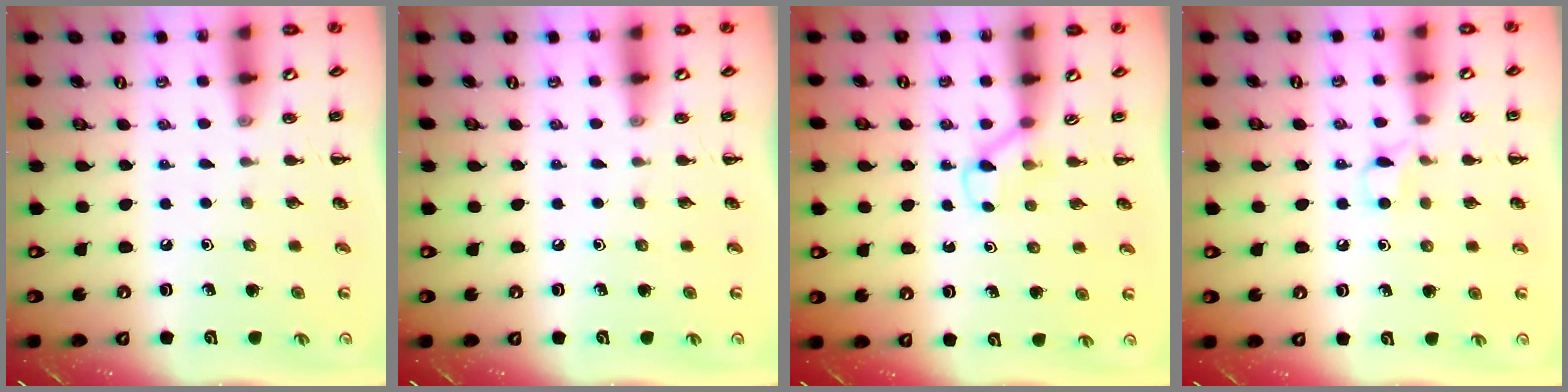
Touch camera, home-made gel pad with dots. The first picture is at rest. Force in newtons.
{"total": 0.0}
{"total": 2.5, "press": 2.3, "slide": 0.9}
{"total": 3.7, "press": 3.6, "slide": 0.8}